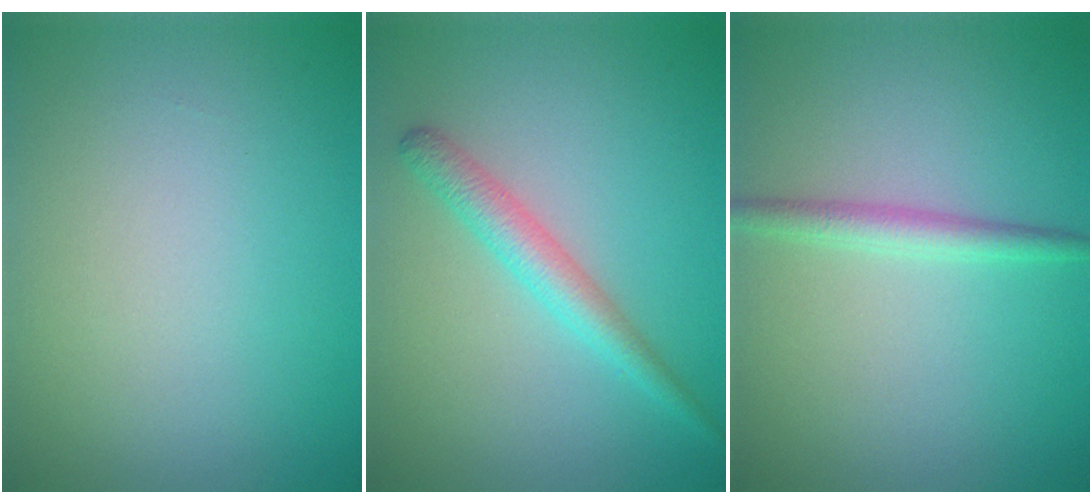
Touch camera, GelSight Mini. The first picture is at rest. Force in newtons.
{"total": 2.7, "press": 2.7, "slide": 0.1}
{"total": 2.0, "press": 2.0, "slide": 0.0}